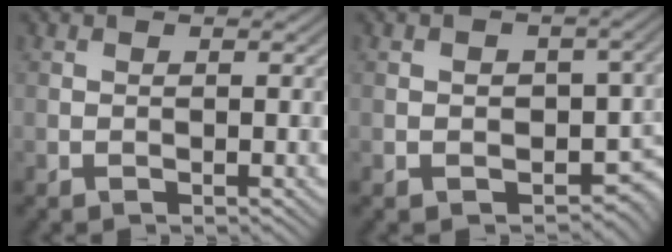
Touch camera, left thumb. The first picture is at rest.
{"total": 5.5, "force": [-0.8, 4.2, 3.5], "torque": [-0.048, -0.016, -0.012]}